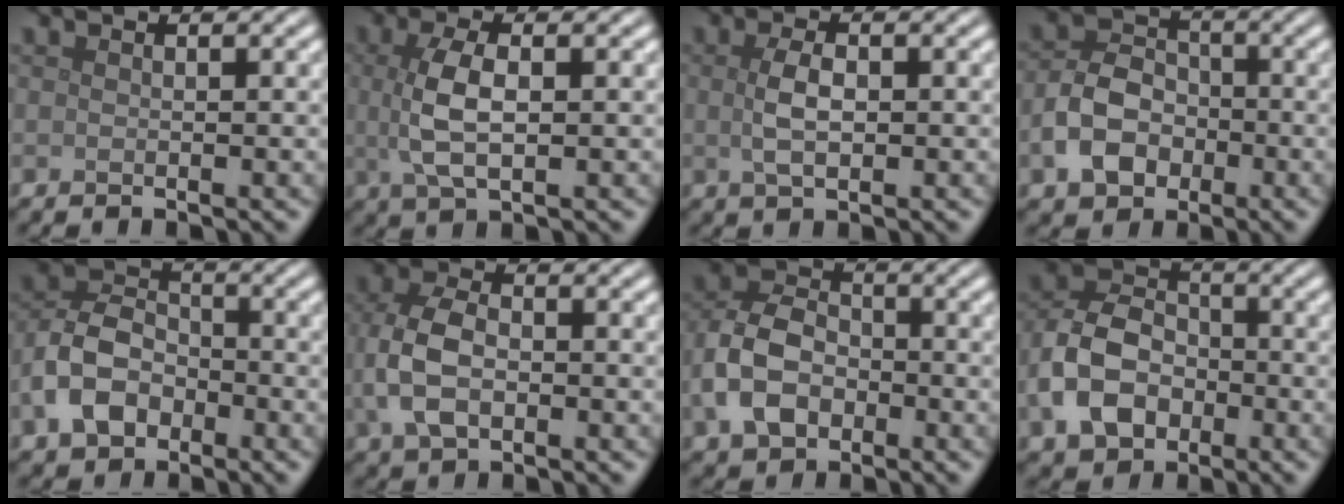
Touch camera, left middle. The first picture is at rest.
{"total": 4.3, "force": [0.3, 1.7, 3.9], "torque": [-0.090, 0.003, 0.006]}
{"total": 2.6, "force": [0.1, 1.2, 2.3], "torque": [-0.053, -0.001, 0.002]}
{"total": 4.9, "force": [-1.9, 3.6, 2.8], "torque": [-0.051, 0.003, -0.040]}
{"total": 5.5, "force": [-2.2, 3.9, 3.2], "torque": [-0.067, 0.003, -0.050]}
{"total": 5.5, "force": [-0.5, 3.6, 4.1], "torque": [-0.101, -0.001, -0.014]}
{"total": 5.9, "force": [-1.9, 4.3, 3.6], "torque": [-0.079, 0.005, -0.044]}
{"total": 6.8, "force": [-2.2, 5.0, 4.0], "torque": [-0.084, 0.004, -0.052]}